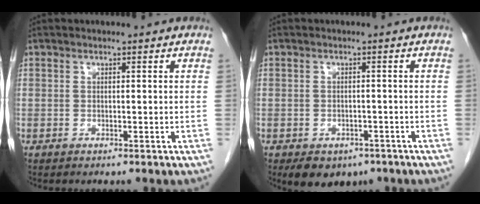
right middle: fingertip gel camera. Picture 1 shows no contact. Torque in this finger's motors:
{"motor_torque": [0.52, -0.34, 0.05, 0.02]}